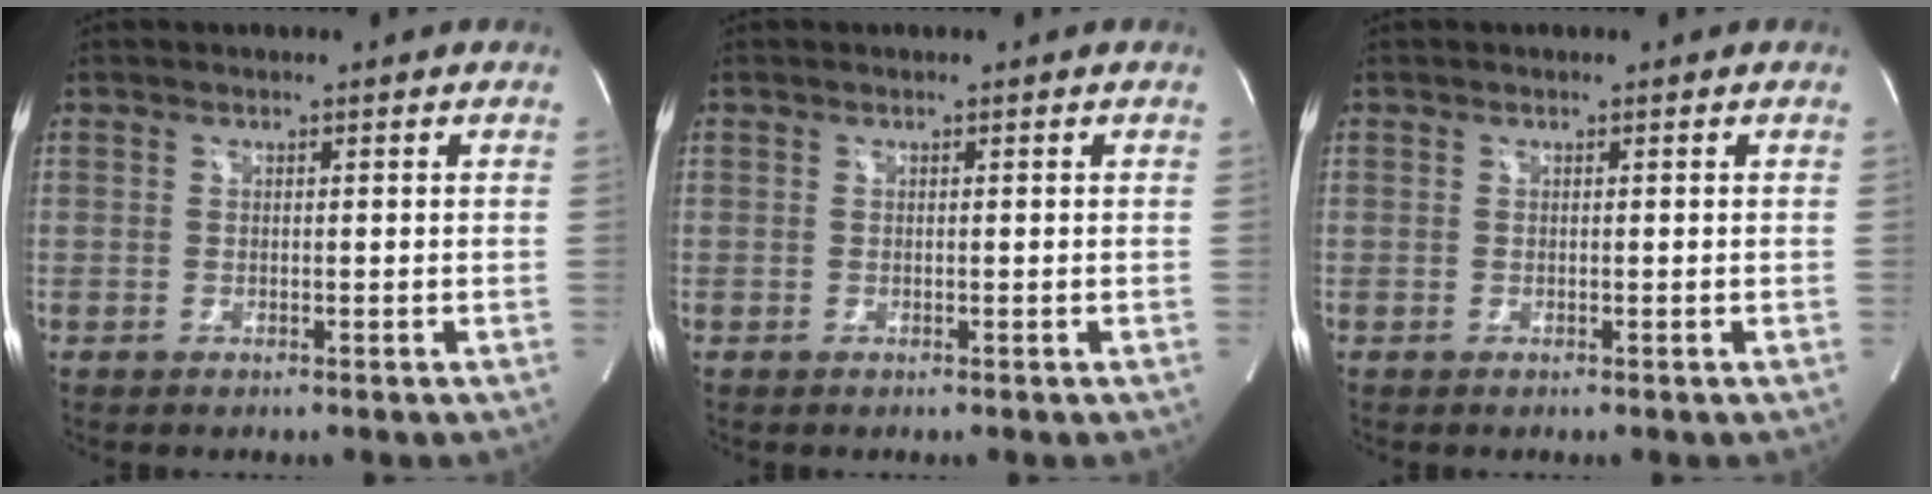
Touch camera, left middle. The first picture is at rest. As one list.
[{"total": 0.0}, {"total": 0.0}]